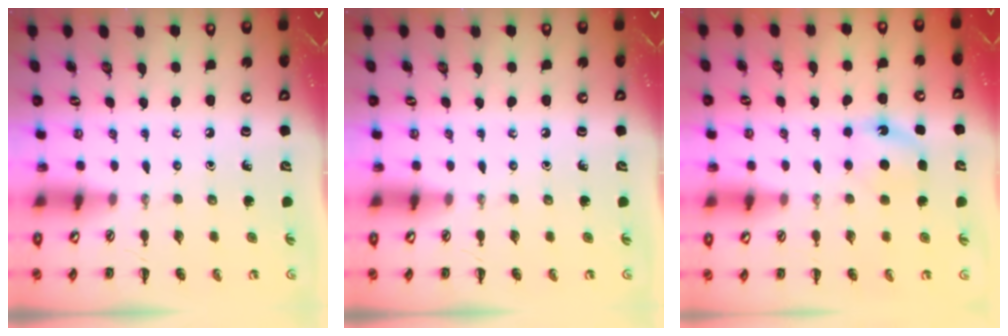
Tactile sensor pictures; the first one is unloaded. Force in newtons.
{"total": 0.0}
{"total": 5.8, "press": 5.4, "slide": 1.9}